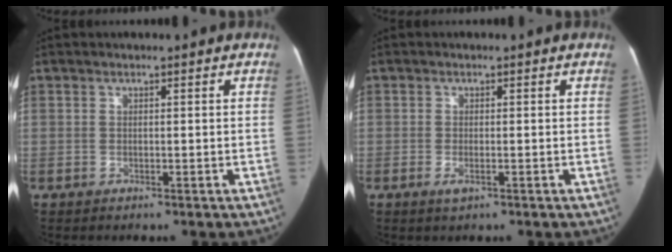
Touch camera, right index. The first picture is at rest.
{"total": 1.9, "force": [-0.8, 0.8, 1.5], "torque": [-0.027, 0.000, -0.011]}